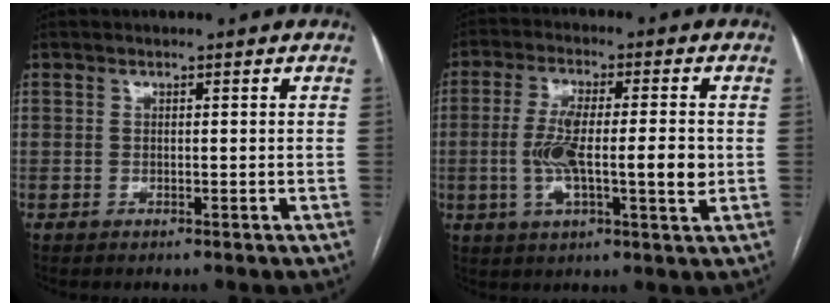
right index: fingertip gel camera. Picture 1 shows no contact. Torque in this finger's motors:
{"motor_torque": [0.46, 0.05, 0.74, 0.18]}